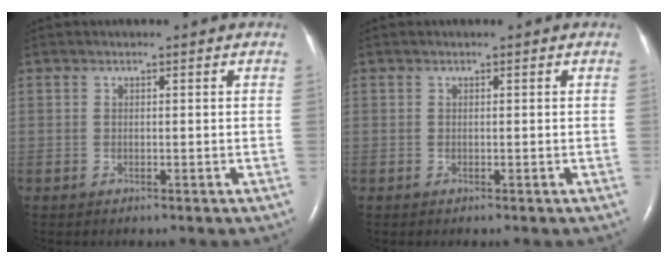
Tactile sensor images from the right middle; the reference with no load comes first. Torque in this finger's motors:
{"motor_torque": [0.00, 0.00, 0.01, 0.01]}